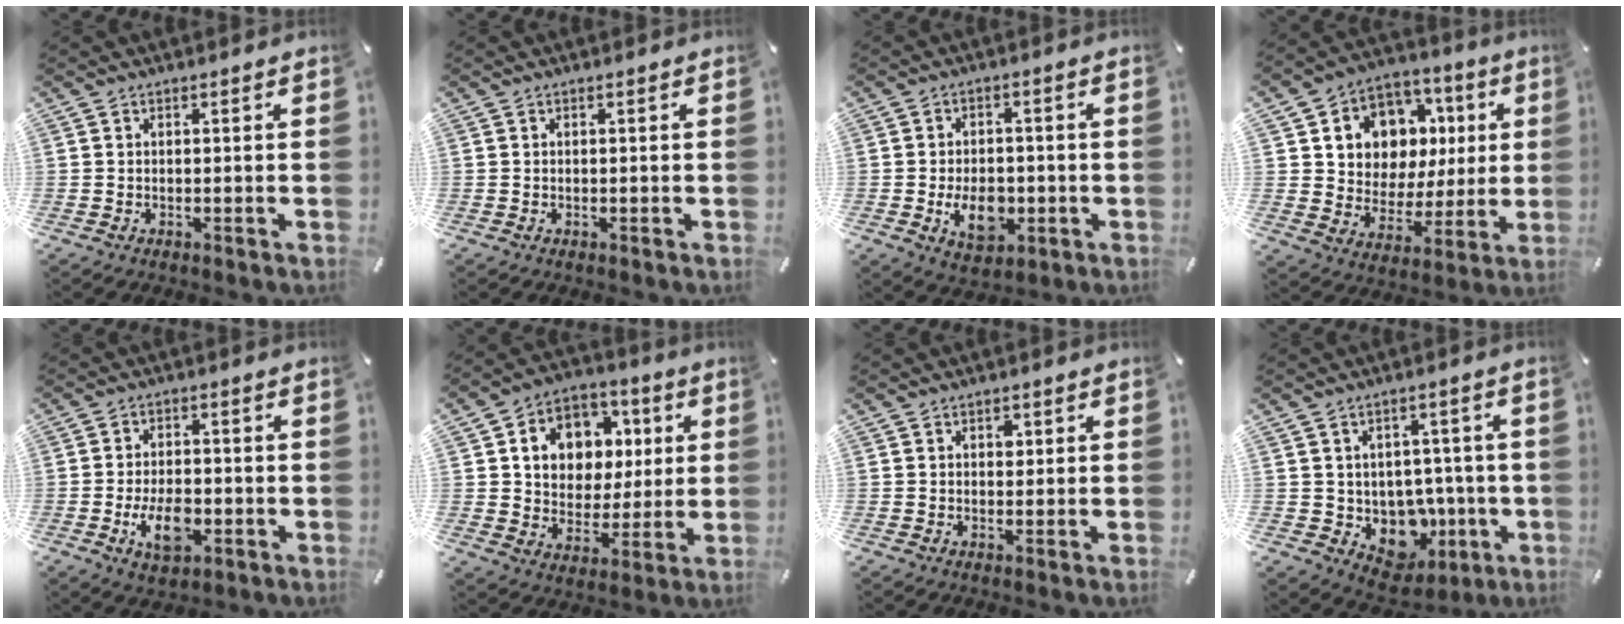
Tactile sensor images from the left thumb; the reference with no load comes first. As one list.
[{"total": 0.0}, {"total": 8.7, "force": [-2.0, 5.9, 6.1], "torque": [-0.108, 0.004, -0.034]}, {"total": 10.9, "force": [3.0, 10.1, 2.7], "torque": [-0.044, -0.033, 0.064]}, {"total": 8.1, "force": [-2.6, 4.6, 6.2], "torque": [-0.115, 0.007, -0.046]}, {"total": 12.1, "force": [2.3, 10.9, 4.8], "torque": [-0.083, -0.002, 0.051]}, {"total": 1.6, "force": [0.4, 1.2, 0.9], "torque": [-0.004, 0.000, 0.003]}, {"total": 9.2, "force": [-0.4, 8.6, 3.4], "torque": [-0.048, -0.013, 0.013]}]